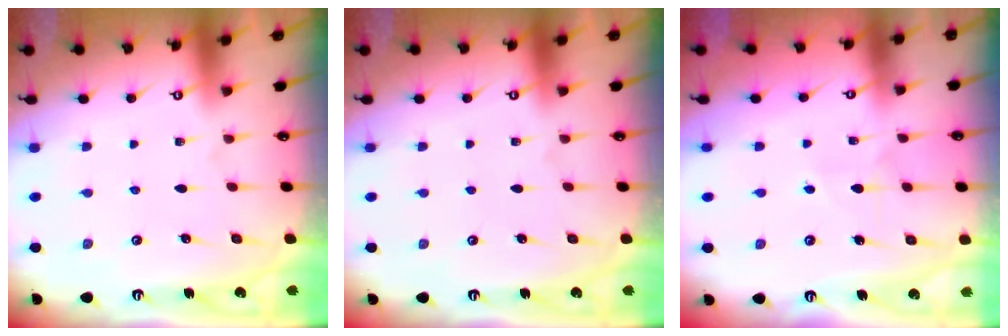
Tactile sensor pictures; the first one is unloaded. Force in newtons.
{"total": 0.0}
{"total": 4.1, "press": 4.1, "slide": 0.2}